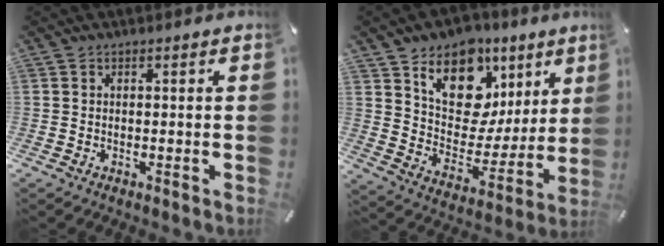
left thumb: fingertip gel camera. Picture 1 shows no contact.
{"total": 15.1, "force": [9.2, 10.4, 5.9], "torque": [-0.089, -0.070, 0.165]}